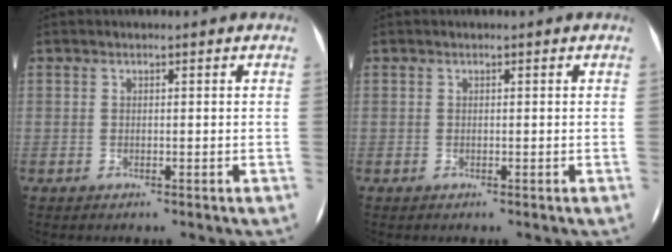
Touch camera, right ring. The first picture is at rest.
{"total": 0.0}